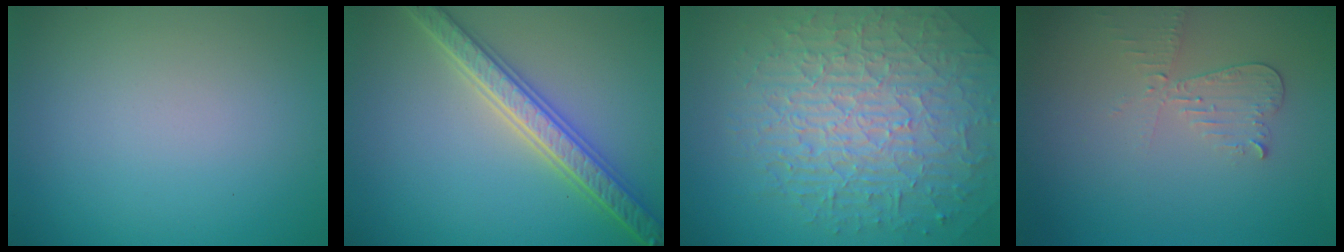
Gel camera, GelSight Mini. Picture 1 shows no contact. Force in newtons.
{"total": 5.5, "press": 5.4, "slide": 1.1}
{"total": 9.8, "press": 6.4, "slide": 7.4}
{"total": 2.2, "press": 2.2, "slide": 0.1}